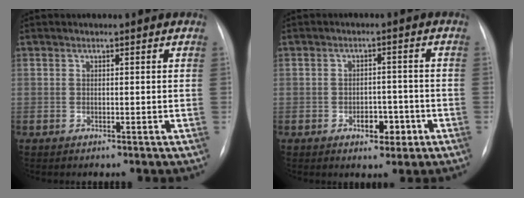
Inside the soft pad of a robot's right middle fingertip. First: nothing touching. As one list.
[{"total": 4.2, "force": [-2.0, 2.4, 2.9], "torque": [-0.037, 0.008, -0.022]}]